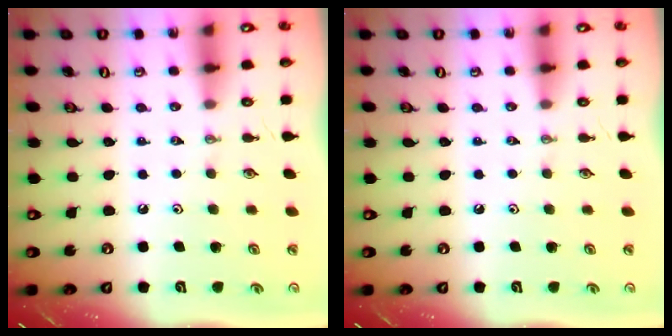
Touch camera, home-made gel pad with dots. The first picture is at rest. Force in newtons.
{"total": 0.0}